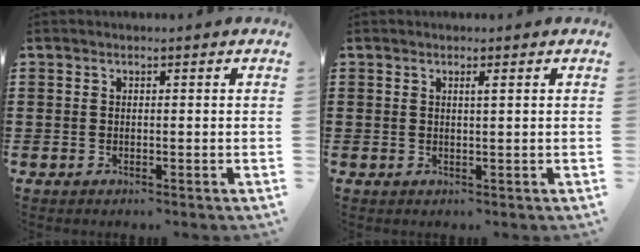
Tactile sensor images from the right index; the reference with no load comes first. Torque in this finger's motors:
{"motor_torque": [0.31, 0.44, 0.00, 0.00]}